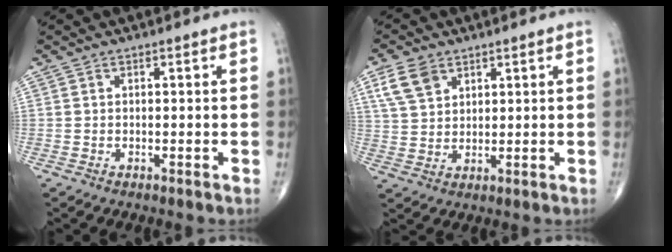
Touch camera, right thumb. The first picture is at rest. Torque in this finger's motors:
{"motor_torque": [-0.03, 0.07, 0.06, 0.02, 0.03]}